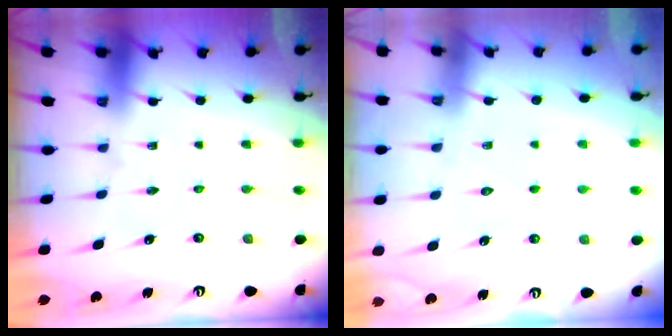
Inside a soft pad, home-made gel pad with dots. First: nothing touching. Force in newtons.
{"total": 5.6, "press": 5.6, "slide": 0.5}